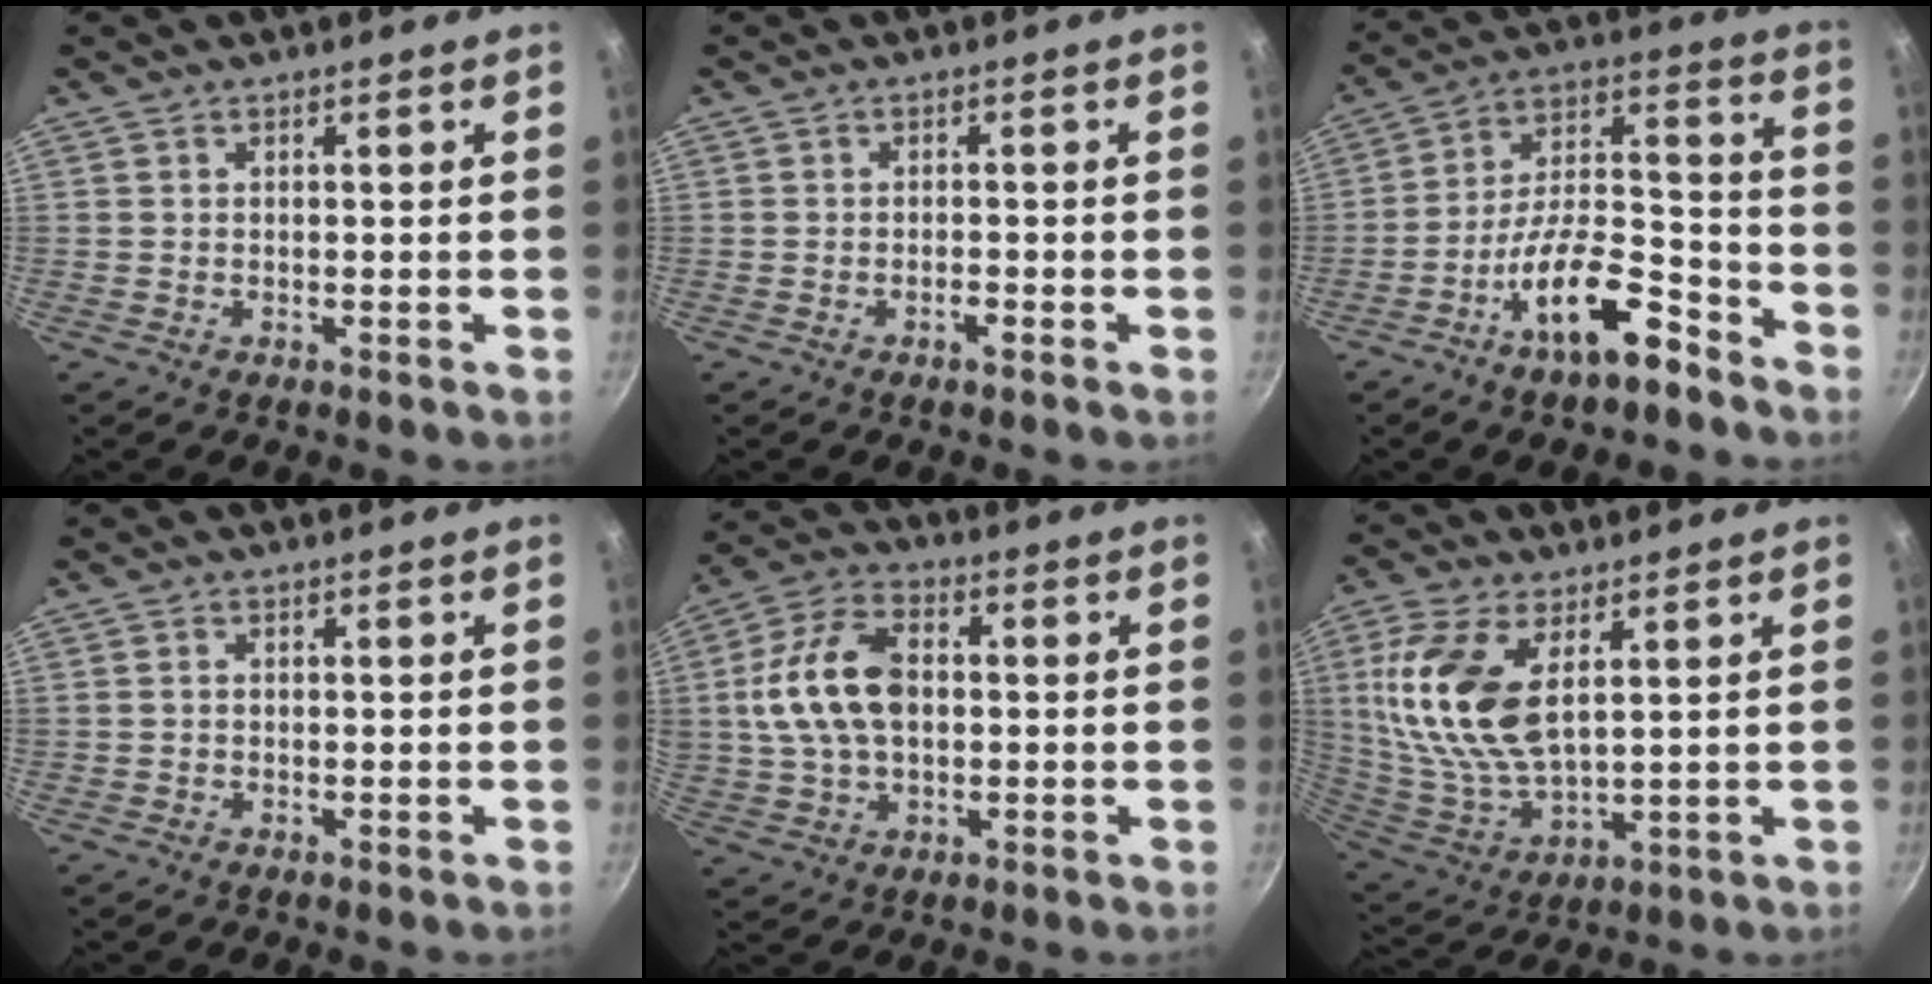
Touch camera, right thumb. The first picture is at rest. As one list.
[{"total": 1.2, "force": [-0.8, 0.3, 0.9], "torque": [-0.019, 0.007, -0.016]}, {"total": 15.6, "force": [-9.5, 6.0, 10.9], "torque": [-0.156, 0.083, -0.168]}, {"total": 0.7, "force": [0.0, 0.6, 0.4], "torque": [-0.006, 0.004, 0.001]}, {"total": 14.5, "force": [1.2, 9.3, 11.1], "torque": [-0.199, 0.020, 0.015]}, {"total": 17.1, "force": [4.9, 8.8, 13.9], "torque": [-0.279, -0.020, 0.106]}]